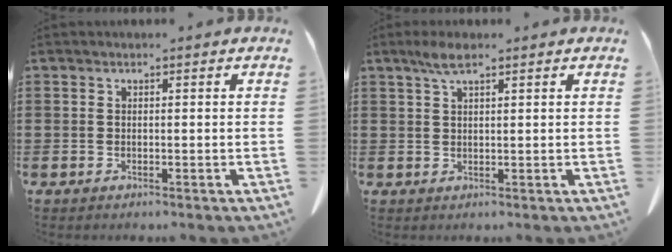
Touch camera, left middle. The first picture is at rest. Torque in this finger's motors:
{"motor_torque": [0.78, 0.08, 0.22, 0.10]}